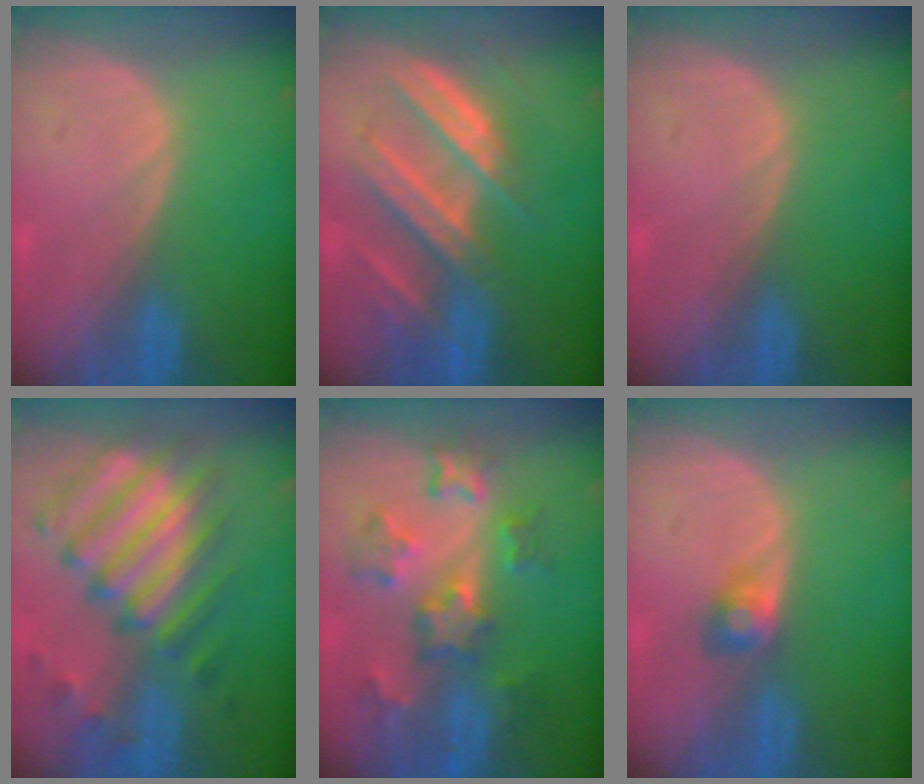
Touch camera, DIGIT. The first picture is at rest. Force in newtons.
{"total": 9.1, "press": 8.3, "slide": 3.8}
{"total": 0.0}
{"total": 11.7, "press": 10.4, "slide": 5.3}
{"total": 8.7, "press": 7.8, "slide": 3.9}
{"total": 2.4, "press": 2.4, "slide": 0.4}